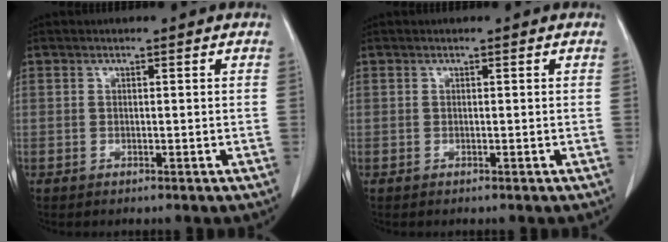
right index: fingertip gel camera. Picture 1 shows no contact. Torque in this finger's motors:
{"motor_torque": [0.00, 0.00, 0.00, 0.00]}